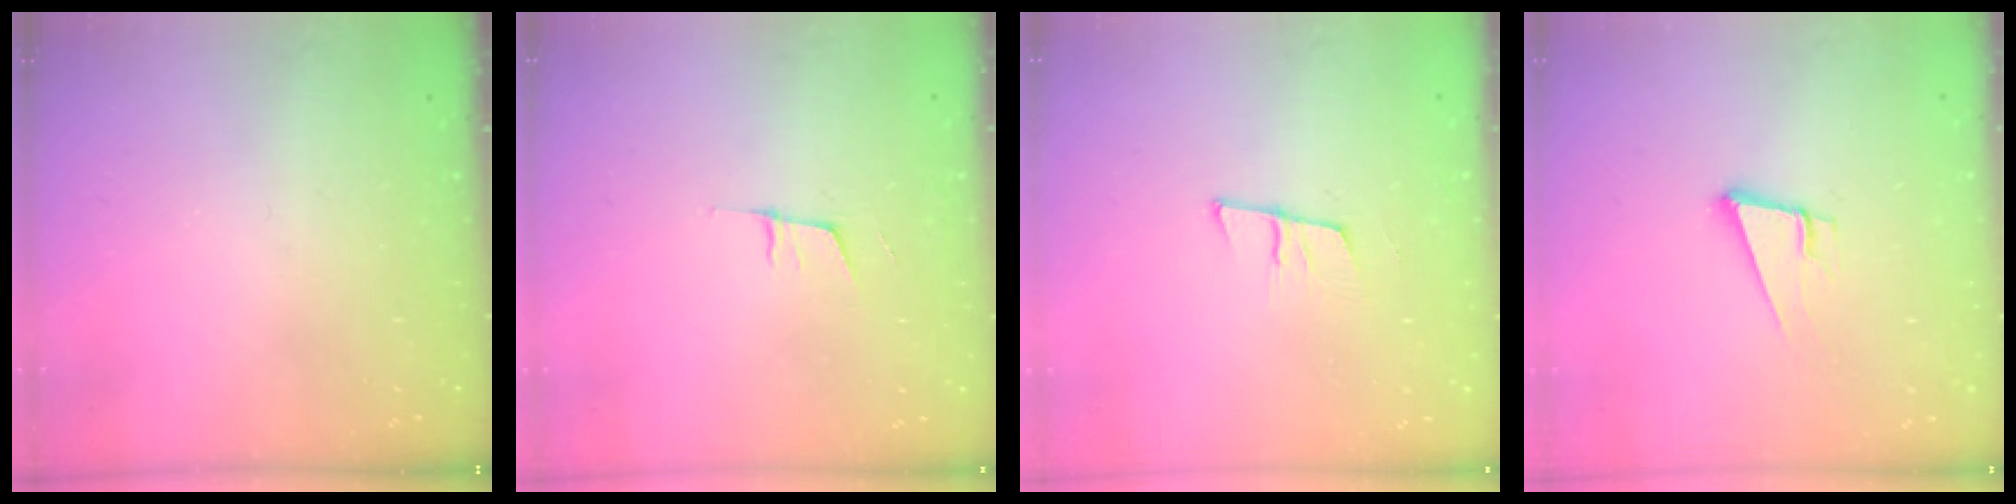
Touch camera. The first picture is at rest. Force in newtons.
{"total": 5.1, "press": 4.3, "slide": 2.6}
{"total": 6.9, "press": 6.3, "slide": 2.8}
{"total": 6.8, "press": 6.3, "slide": 2.5}